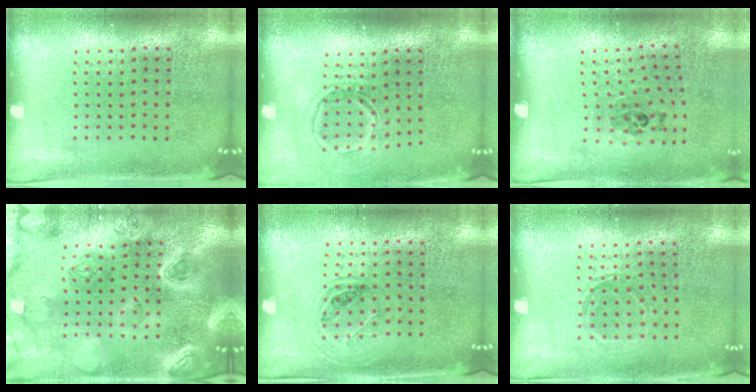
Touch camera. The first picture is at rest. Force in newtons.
{"total": 1.5, "press": 1.1, "slide": 1.0}
{"total": 1.1, "press": 0.7, "slide": 0.8}
{"total": 5.0, "press": 4.2, "slide": 2.7}
{"total": 1.1, "press": 1.0, "slide": 0.5}
{"total": 1.0, "press": 1.0, "slide": 0.2}